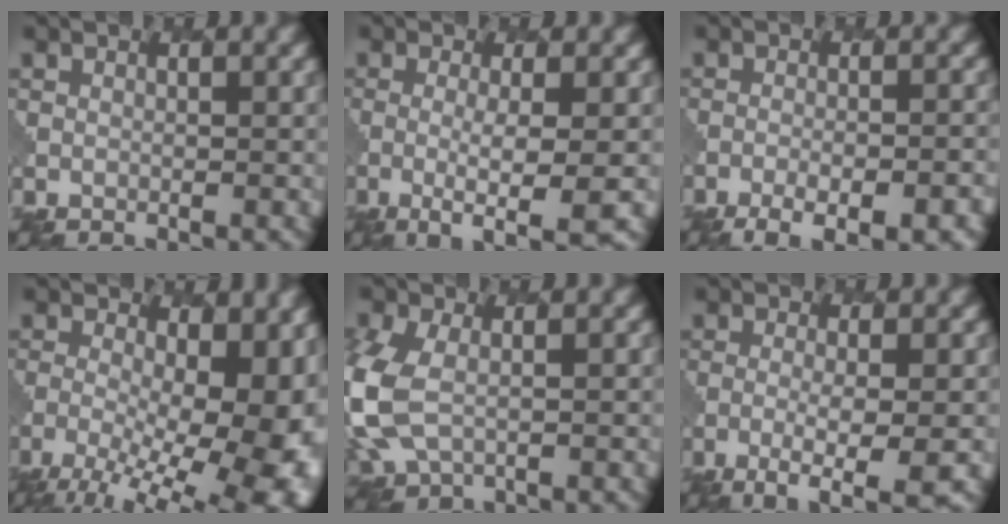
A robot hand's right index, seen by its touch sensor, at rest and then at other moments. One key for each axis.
{"total": 4.3, "fx": -1.1, "fy": 0.7, "fz": 4.0, "tx": -0.070, "ty": -0.012, "tz": -0.024}
{"total": 7.3, "fx": -4.4, "fy": 2.3, "fz": 5.3, "tx": -0.077, "ty": -0.008, "tz": -0.056}
{"total": 16.8, "fx": -3.9, "fy": 8.2, "fz": 14.1, "tx": -0.199, "ty": -0.019, "tz": -0.034}
{"total": 7.7, "fx": -0.4, "fy": 5.2, "fz": 5.7, "tx": -0.174, "ty": -0.014, "tz": -0.009}
{"total": 4.1, "fx": -1.7, "fy": 0.8, "fz": 3.7, "tx": -0.062, "ty": -0.007, "tz": -0.035}